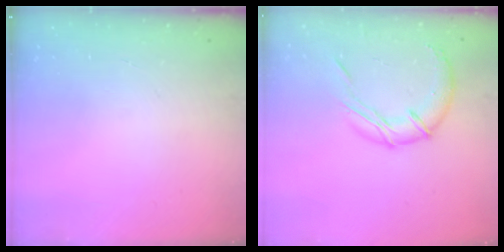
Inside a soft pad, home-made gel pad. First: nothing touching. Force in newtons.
{"total": 11.6, "press": 11.5, "slide": 1.5}